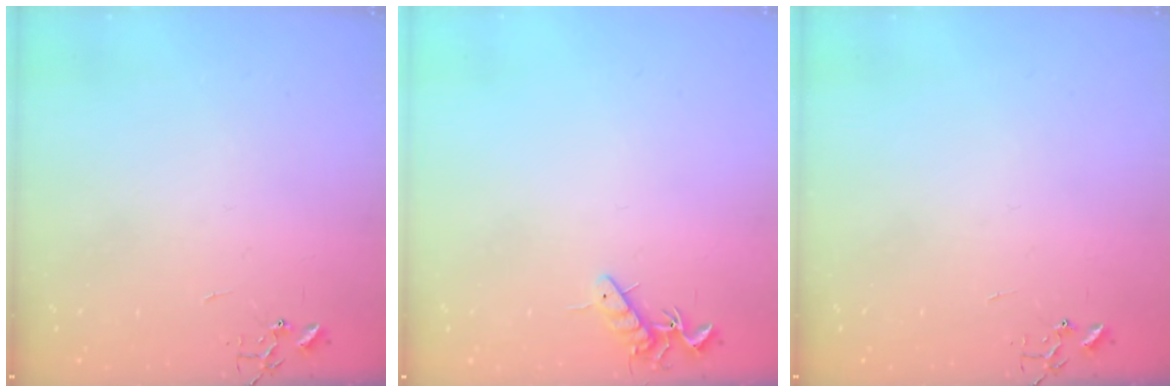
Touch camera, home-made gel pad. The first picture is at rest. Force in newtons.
{"total": 7.6, "press": 7.5, "slide": 0.8}
{"total": 0.0}